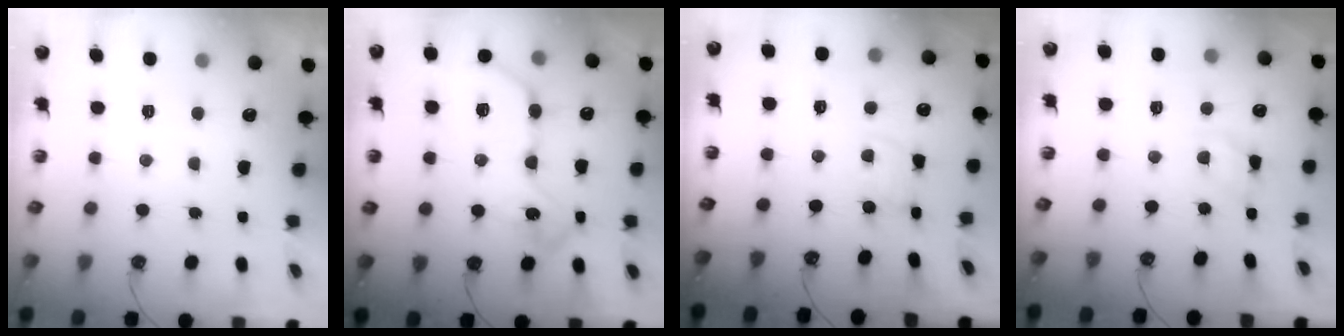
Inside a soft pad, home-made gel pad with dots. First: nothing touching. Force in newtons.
{"total": 14.7, "press": 14.6, "slide": 0.5}
{"total": 1.5, "press": 1.5, "slide": 0.0}
{"total": 2.9, "press": 2.9, "slide": 0.4}